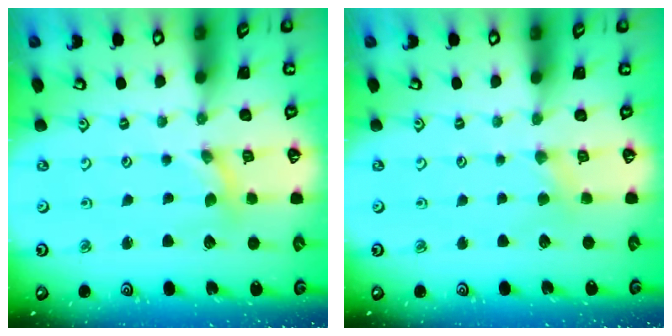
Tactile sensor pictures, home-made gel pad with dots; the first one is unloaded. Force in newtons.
{"total": 1.6, "press": 1.6, "slide": 0.4}